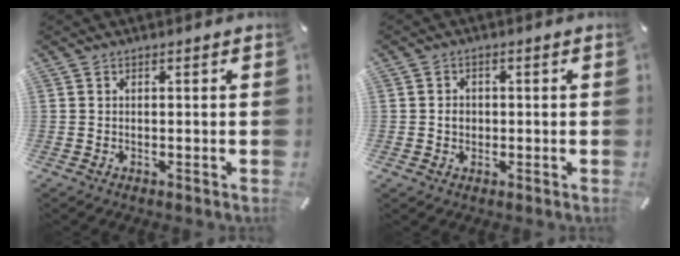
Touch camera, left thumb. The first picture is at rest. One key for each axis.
{"total": 2.7, "fx": -0.2, "fy": 2.3, "fz": 1.3, "tx": -0.026, "ty": 0.006, "tz": -0.007}